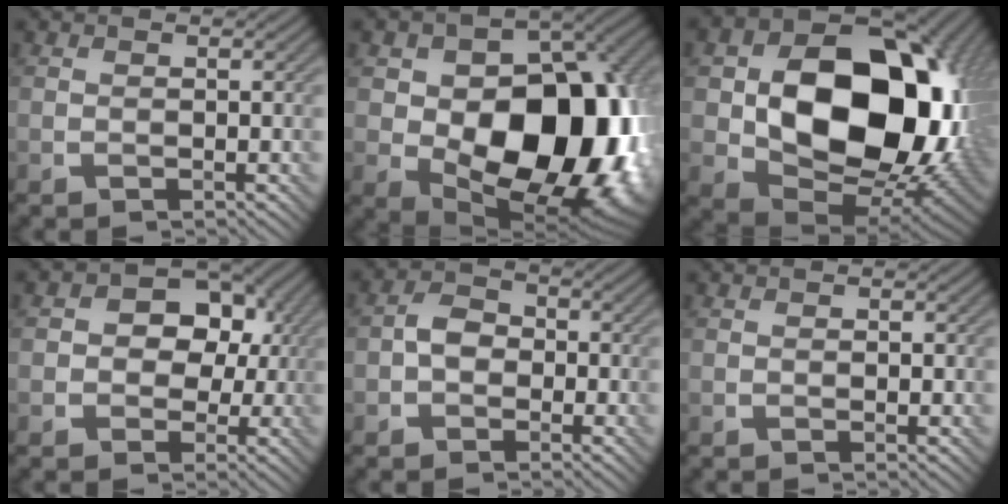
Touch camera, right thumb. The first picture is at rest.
{"total": 18.2, "force": [-1.0, 12.7, 13.0], "torque": [-0.164, -0.032, 0.004]}
{"total": 20.9, "force": [1.7, 15.4, 14.1], "torque": [-0.237, -0.060, 0.074]}
{"total": 10.2, "force": [1.1, 8.5, 5.5], "torque": [-0.067, 0.030, -0.017]}
{"total": 3.6, "force": [-1.0, 2.8, 2.1], "torque": [-0.037, 0.006, -0.028]}
{"total": 0.6, "force": [0.0, 0.3, 0.5], "torque": [-0.004, -0.003, -0.001]}